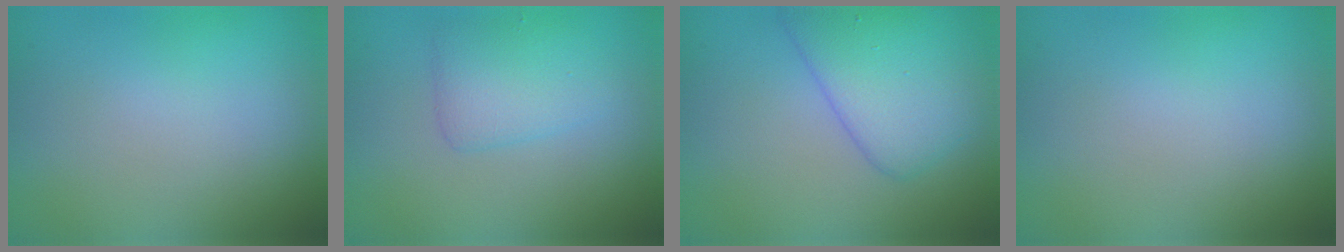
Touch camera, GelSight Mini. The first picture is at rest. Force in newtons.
{"total": 2.8, "press": 2.8, "slide": 0.1}
{"total": 5.4, "press": 5.4, "slide": 0.2}
{"total": 0.0}